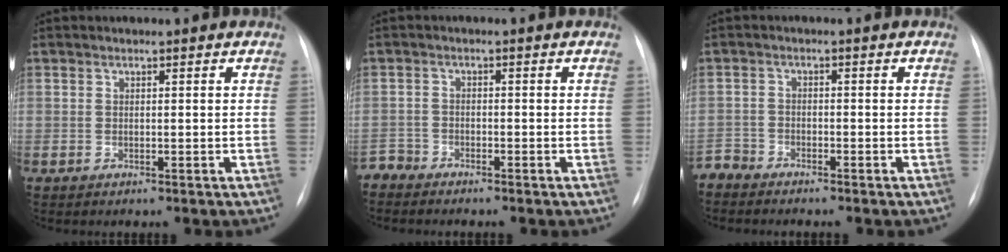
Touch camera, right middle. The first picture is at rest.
{"total": 2.3, "force": [-2.2, 0.2, -0.7], "torque": [0.020, -0.008, -0.045]}
{"total": 3.1, "force": [-3.0, 0.5, -0.5], "torque": [0.015, -0.009, -0.061]}